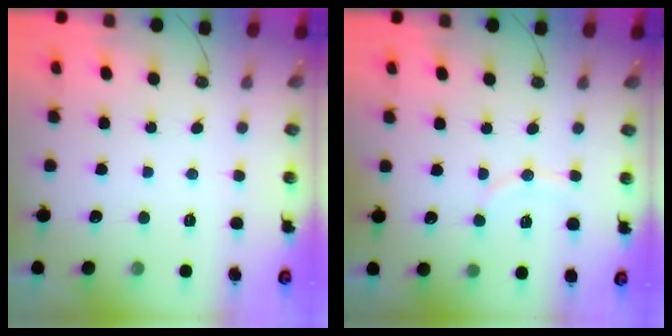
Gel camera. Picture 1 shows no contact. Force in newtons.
{"total": 6.5, "press": 6.5, "slide": 0.5}